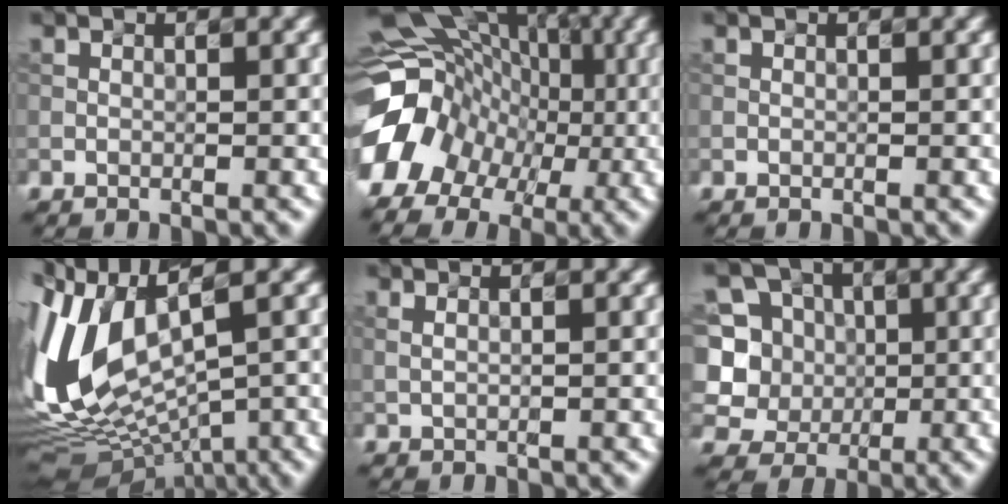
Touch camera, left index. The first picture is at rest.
{"total": 13.0, "force": [-3.8, 10.7, 6.4], "torque": [-0.125, 0.001, -0.065]}
{"total": 0.0}
{"total": 12.7, "force": [0.4, 6.8, 10.7], "torque": [-0.236, -0.003, 0.034]}
{"total": 1.4, "force": [0.8, 0.7, 0.9], "torque": [-0.005, -0.006, 0.007]}
{"total": 10.8, "force": [0.4, 10.2, 3.5], "torque": [-0.098, 0.028, 0.009]}